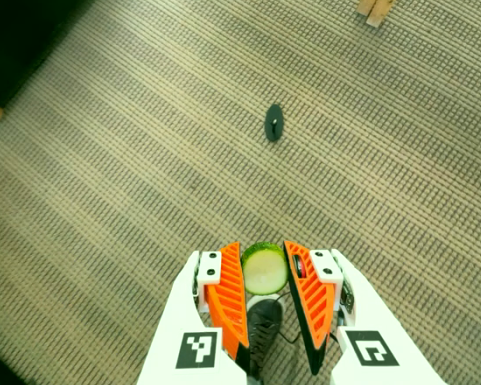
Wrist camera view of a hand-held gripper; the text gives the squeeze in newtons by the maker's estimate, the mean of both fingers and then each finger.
{"total": 10.0, "left": 10.7, "right": 9.3}